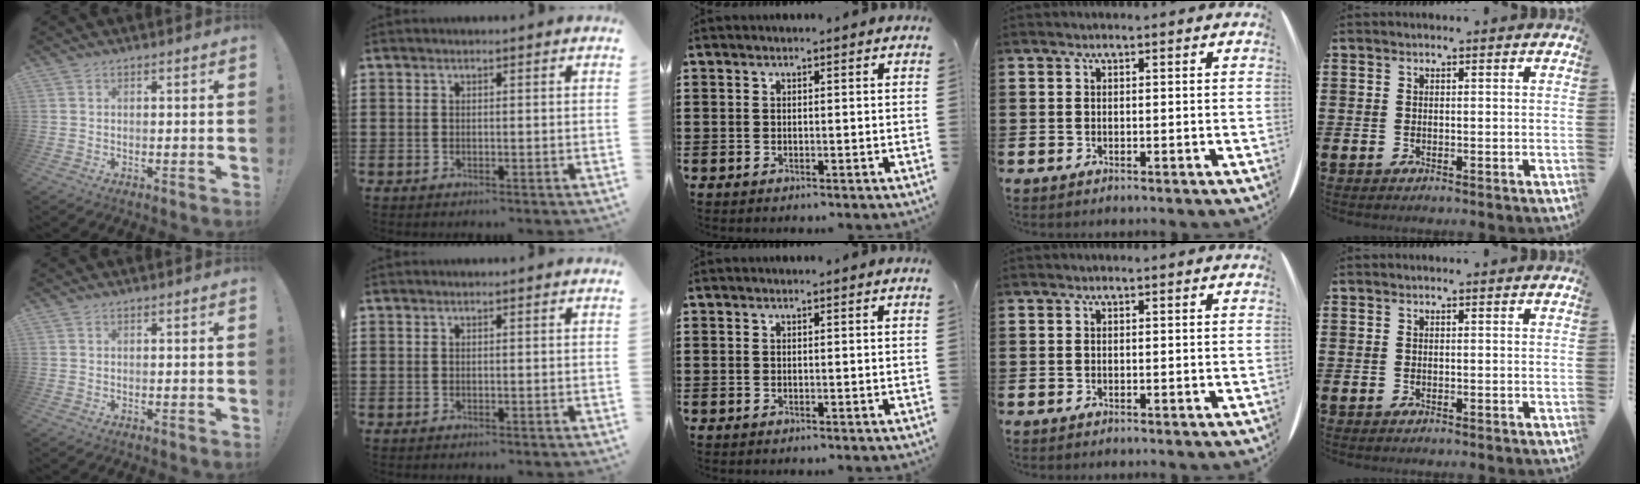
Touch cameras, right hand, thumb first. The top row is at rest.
{}